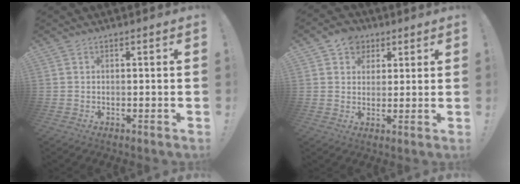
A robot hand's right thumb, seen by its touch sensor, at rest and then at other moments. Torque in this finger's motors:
{"motor_torque": [-0.07, 0.07, 0.04, -0.01, 0.05]}